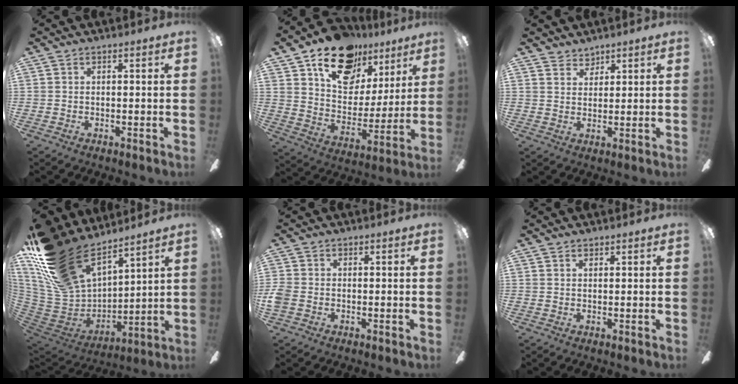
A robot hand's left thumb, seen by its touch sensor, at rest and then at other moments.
{"total": 18.7, "force": [12.3, 11.3, 8.4], "torque": [-0.132, -0.072, 0.222]}
{"total": 3.6, "force": [3.1, 1.7, -0.3], "torque": [0.004, -0.016, 0.058]}
{"total": 23.2, "force": [16.8, 11.3, 11.5], "torque": [-0.253, -0.098, 0.310]}
{"total": 3.0, "force": [-1.0, 2.2, 1.7], "torque": [-0.039, 0.005, -0.021]}
{"total": 0.6, "force": [0.5, 0.4, 0.3], "torque": [-0.005, 0.001, 0.009]}